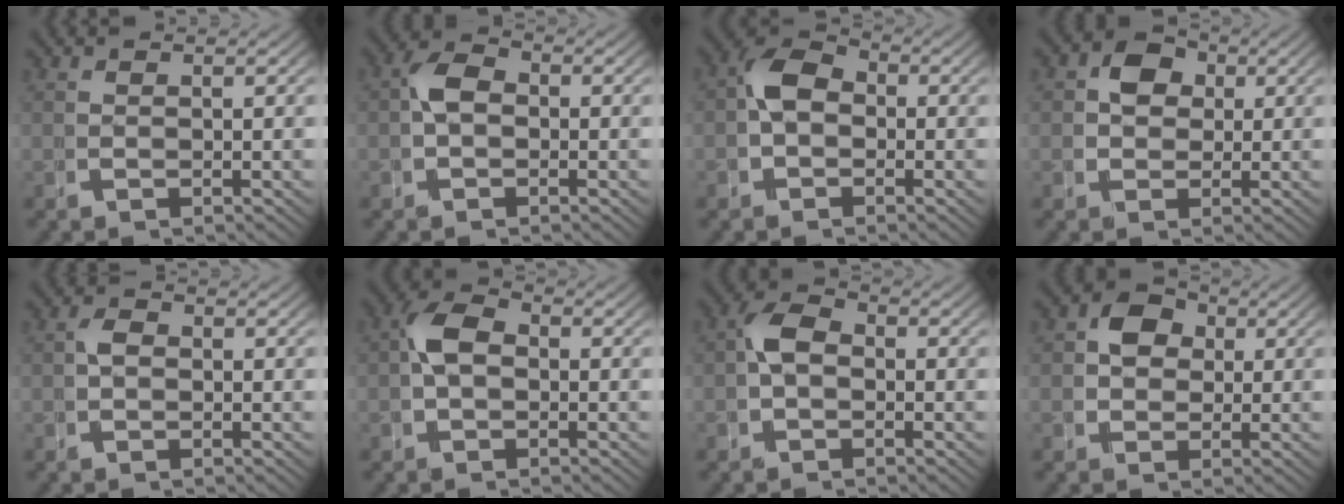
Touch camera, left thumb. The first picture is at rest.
{"total": 3.2, "force": [-0.2, 2.4, 2.2], "torque": [-0.039, 0.003, -0.010]}
{"total": 4.8, "force": [0.0, 3.7, 3.1], "torque": [-0.048, 0.004, -0.009]}
{"total": 5.2, "force": [1.1, 4.3, 2.7], "torque": [-0.042, 0.001, 0.016]}
{"total": 1.2, "force": [-0.3, 0.9, 0.8], "torque": [-0.015, 0.002, -0.011]}
{"total": 4.0, "force": [-0.1, 2.9, 2.7], "torque": [-0.052, 0.004, -0.010]}
{"total": 3.6, "force": [-0.4, 2.6, 2.4], "torque": [-0.040, 0.005, -0.015]}
{"total": 5.9, "force": [1.1, 4.9, 3.0], "torque": [-0.048, 0.005, 0.013]}